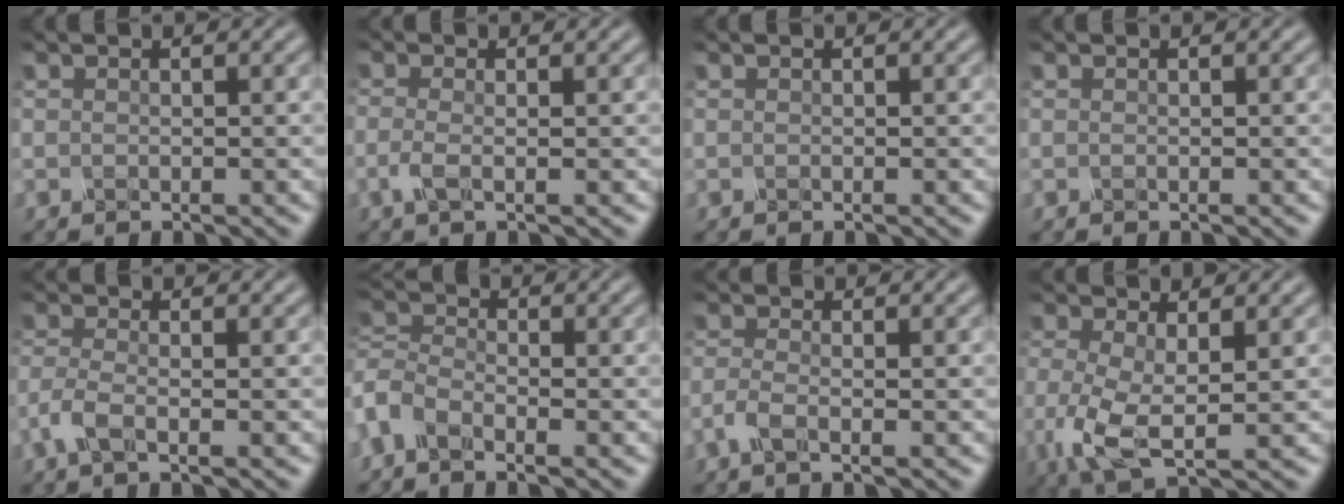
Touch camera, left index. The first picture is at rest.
{"total": 1.1, "force": [-0.6, 0.1, 1.0], "torque": [-0.035, -0.002, -0.002]}
{"total": 0.0}
{"total": 0.0}
{"total": 1.8, "force": [-1.3, 0.1, 1.1], "torque": [-0.047, -0.002, -0.020]}
{"total": 3.0, "force": [-2.3, 1.2, 1.3], "torque": [-0.047, 0.003, -0.046]}
{"total": 1.4, "force": [-1.1, 0.0, 0.8], "torque": [-0.034, -0.002, -0.016]}
{"total": 4.4, "force": [-1.1, 1.8, 3.9], "torque": [-0.109, -0.015, -0.003]}